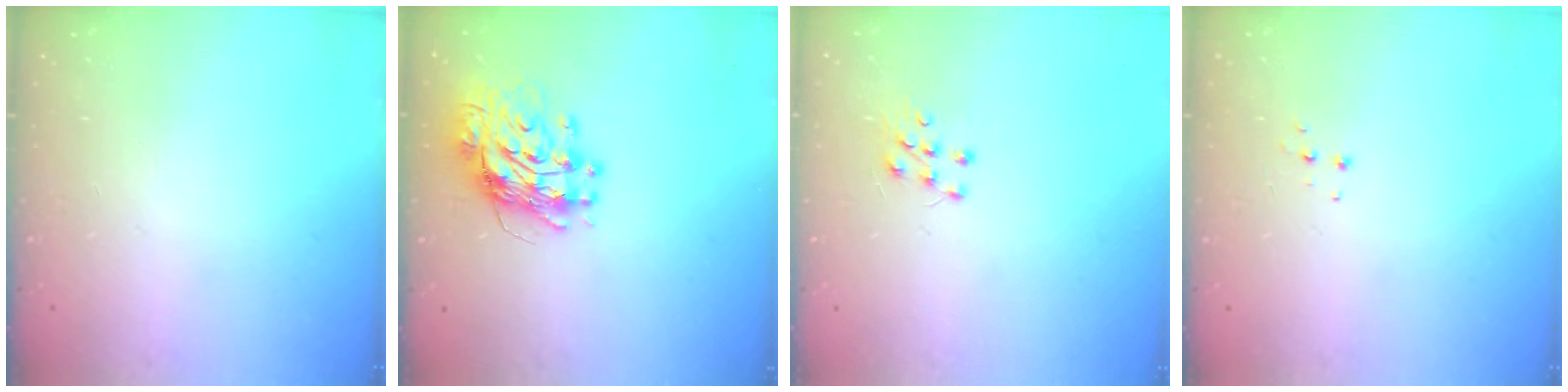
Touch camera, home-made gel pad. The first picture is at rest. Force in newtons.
{"total": 11.6, "press": 11.6, "slide": 1.2}
{"total": 6.3, "press": 6.3, "slide": 0.5}
{"total": 4.5, "press": 4.5, "slide": 0.4}